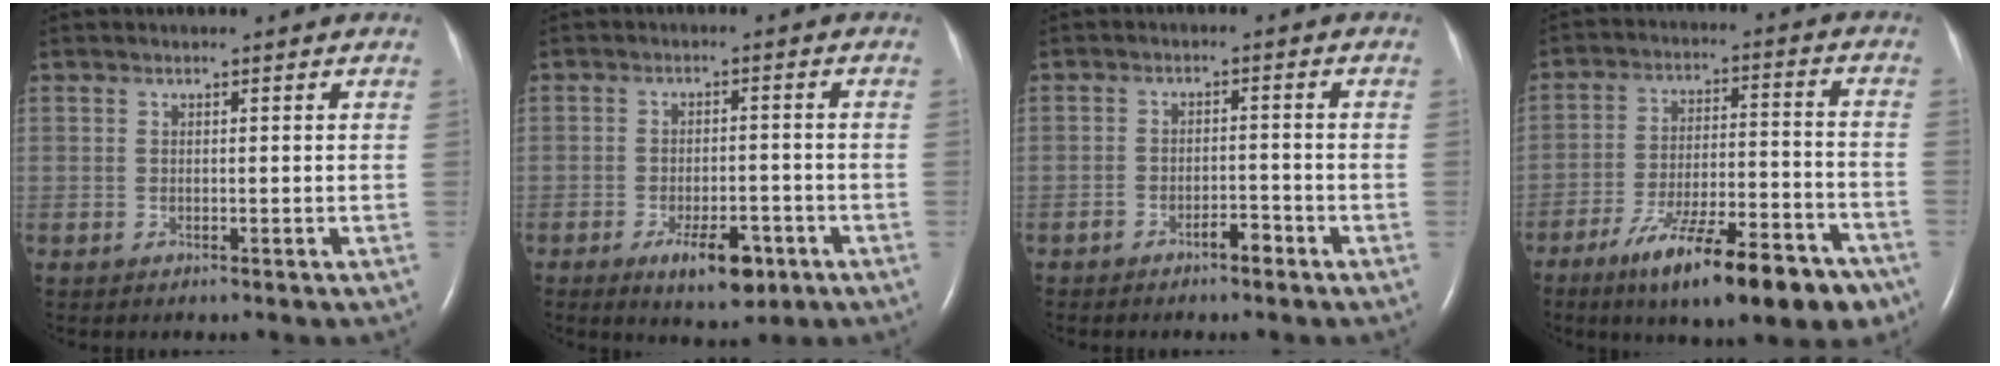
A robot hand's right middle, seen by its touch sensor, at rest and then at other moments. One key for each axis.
{"total": 7.1, "fx": -3.8, "fy": 2.7, "fz": 5.3, "tx": -0.084, "ty": -0.004, "tz": -0.052}
{"total": 2.7, "fx": -2.0, "fy": 1.0, "fz": 1.5, "tx": -0.025, "ty": 0.006, "tz": -0.033}
{"total": 18.5, "fx": -12.5, "fy": 4.1, "fz": 13.0, "tx": -0.162, "ty": 0.006, "tz": -0.199}